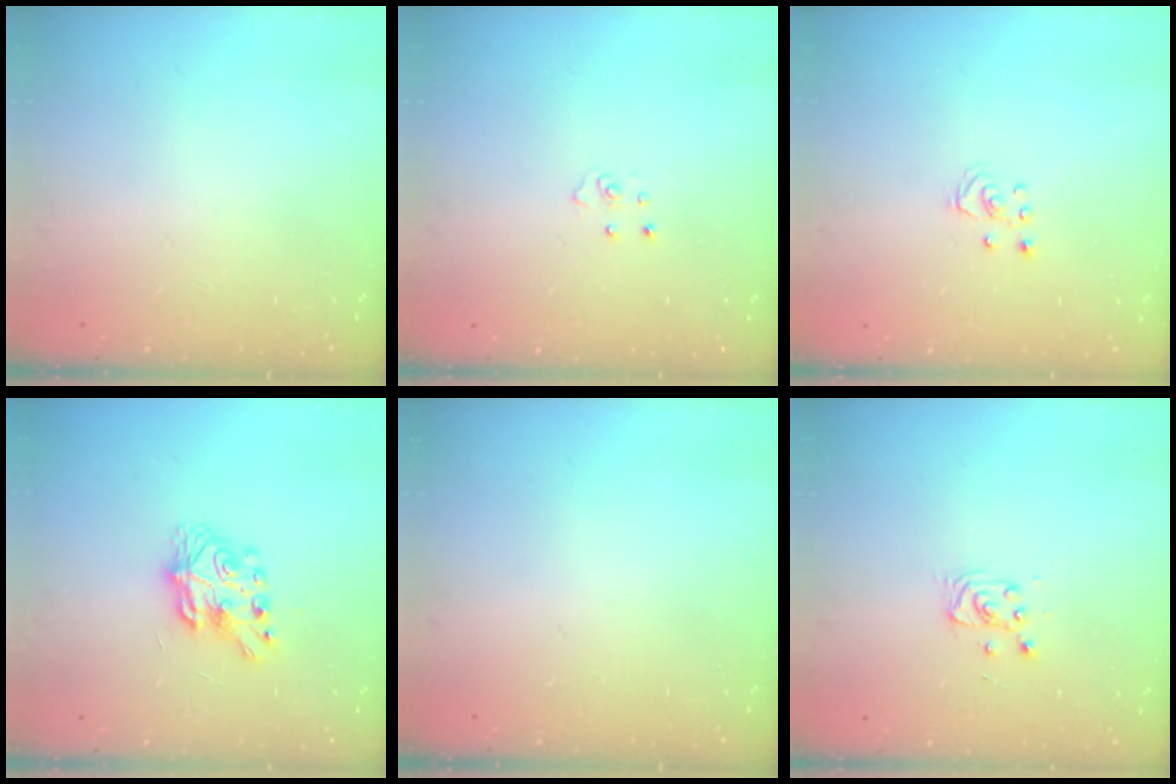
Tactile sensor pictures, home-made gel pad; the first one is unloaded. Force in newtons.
{"total": 3.6, "press": 3.6, "slide": 0.3}
{"total": 2.5, "press": 2.5, "slide": 0.2}
{"total": 8.6, "press": 8.5, "slide": 0.8}
{"total": 0.0}
{"total": 3.2, "press": 3.2, "slide": 0.4}